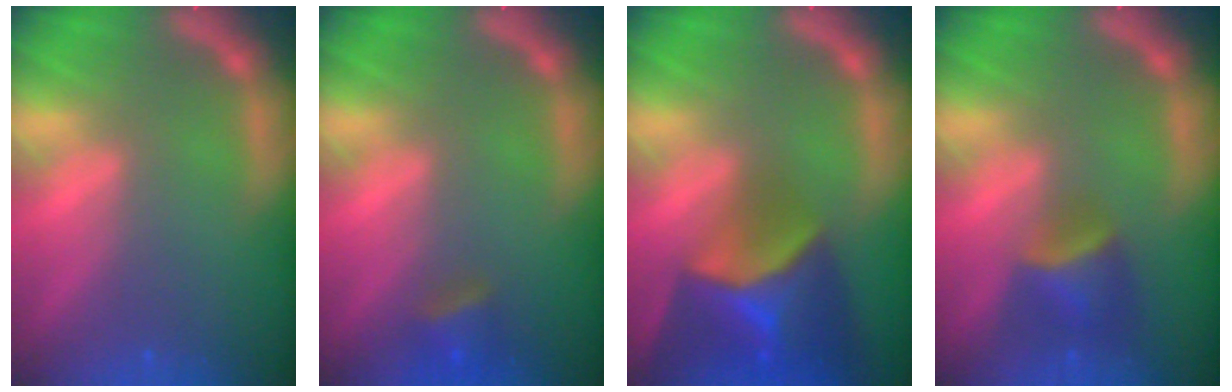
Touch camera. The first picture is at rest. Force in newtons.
{"total": 2.4}
{"total": 9.9}
{"total": 4.0}